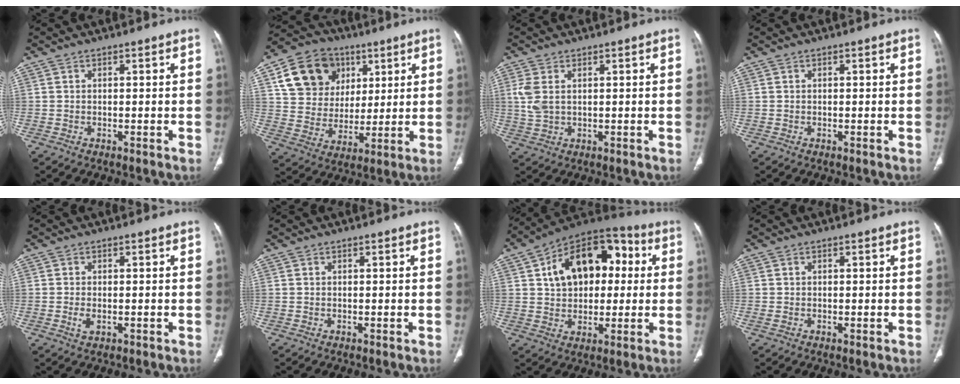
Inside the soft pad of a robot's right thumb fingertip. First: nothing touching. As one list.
[{"total": 16.5, "force": [6.8, 13.3, 6.9], "torque": [-0.091, -0.002, 0.124]}, {"total": 4.5, "force": [1.0, 2.7, 3.5], "torque": [-0.096, 0.004, 0.026]}, {"total": 0.0}, {"total": 2.0, "force": [-0.5, 1.1, 1.6], "torque": [-0.038, -0.002, -0.010]}, {"total": 0.0}, {"total": 19.0, "force": [4.0, 12.4, 13.8], "torque": [-0.173, 0.028, 0.058]}, {"total": 0.6, "force": [-0.1, 0.4, 0.5], "torque": [-0.013, -0.002, 0.000]}]